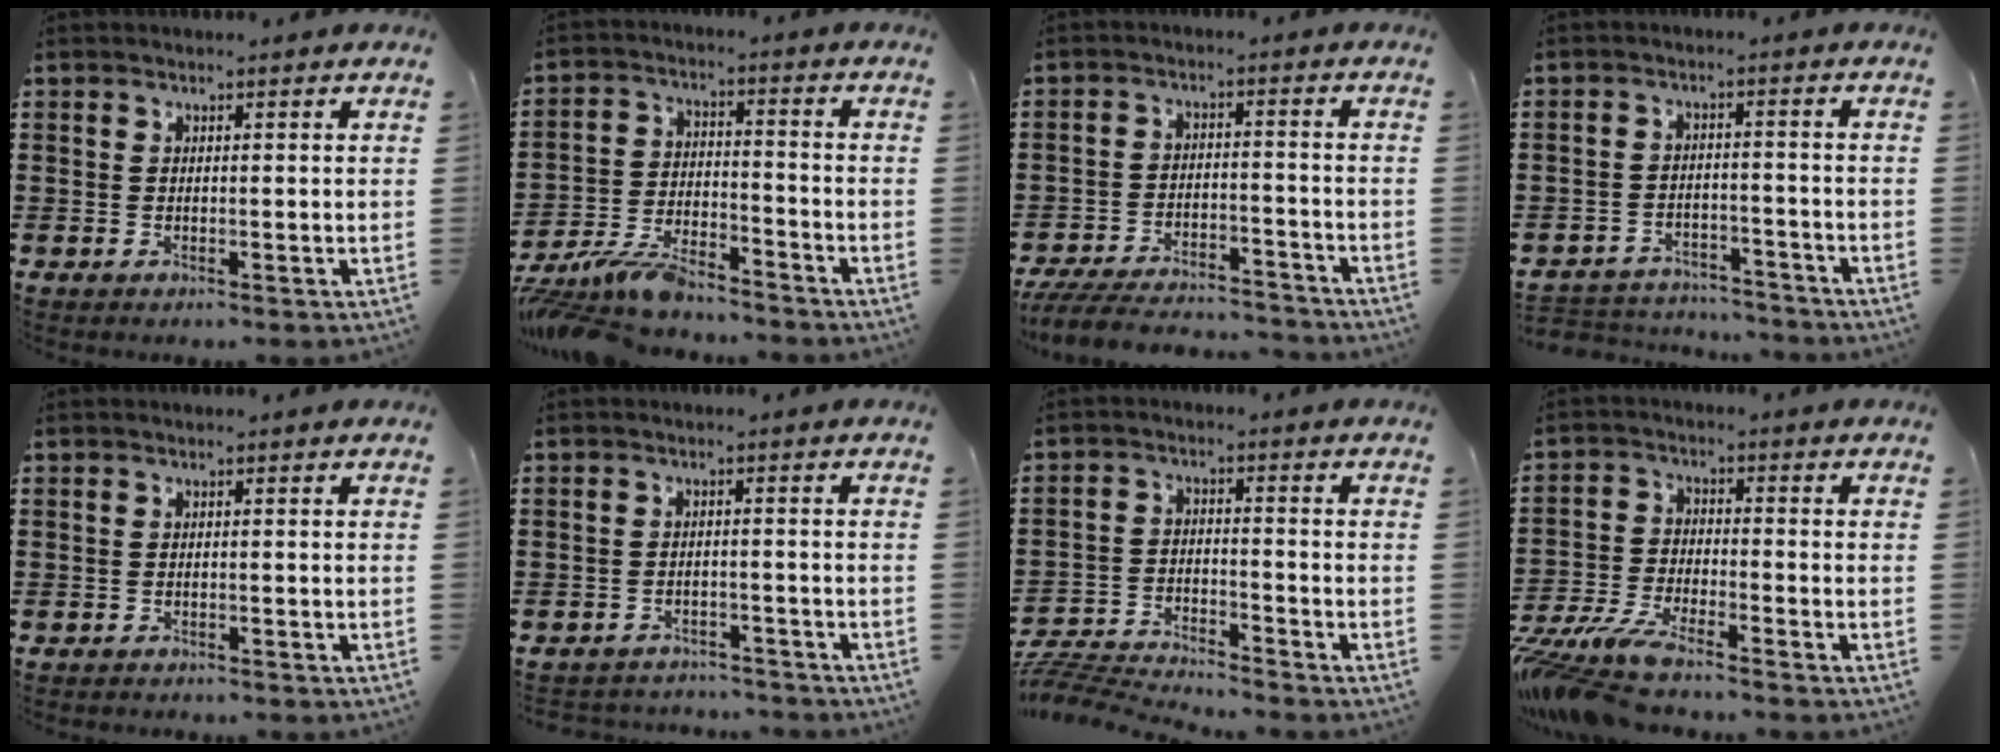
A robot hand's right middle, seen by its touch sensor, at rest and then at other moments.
{"total": 8.6, "force": [-7.8, 1.9, 3.1], "torque": [-0.071, 0.009, -0.153]}
{"total": 6.8, "force": [-6.5, 0.8, 1.9], "torque": [-0.040, 0.006, -0.126]}
{"total": 3.9, "force": [-3.8, 0.8, -0.2], "torque": [-0.003, 0.003, -0.081]}
{"total": 1.5, "force": [-1.4, 0.4, -0.2], "torque": [-0.004, 0.001, -0.034]}
{"total": 2.7, "force": [-2.6, 0.5, -0.3], "torque": [-0.002, 0.001, -0.059]}
{"total": 5.3, "force": [-5.3, 0.2, 0.6], "torque": [-0.031, -0.001, -0.115]}
{"total": 6.8, "force": [-6.3, 0.7, 2.5], "torque": [-0.077, -0.010, -0.129]}